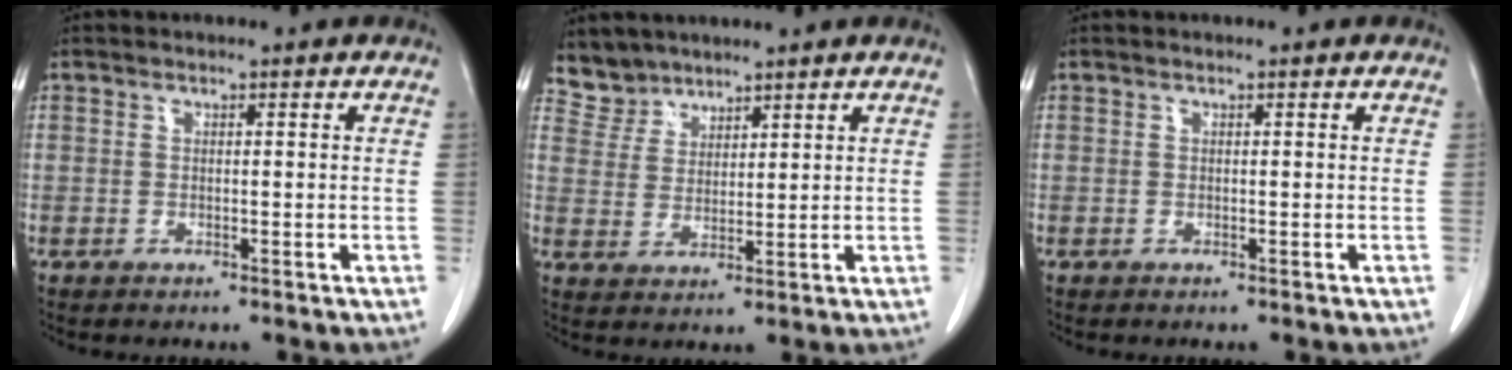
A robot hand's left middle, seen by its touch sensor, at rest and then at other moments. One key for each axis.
{"total": 4.2, "fx": 3.8, "fy": 1.7, "fz": -0.6, "tx": 0.016, "ty": 0.007, "tz": 0.079}
{"total": 0.0}